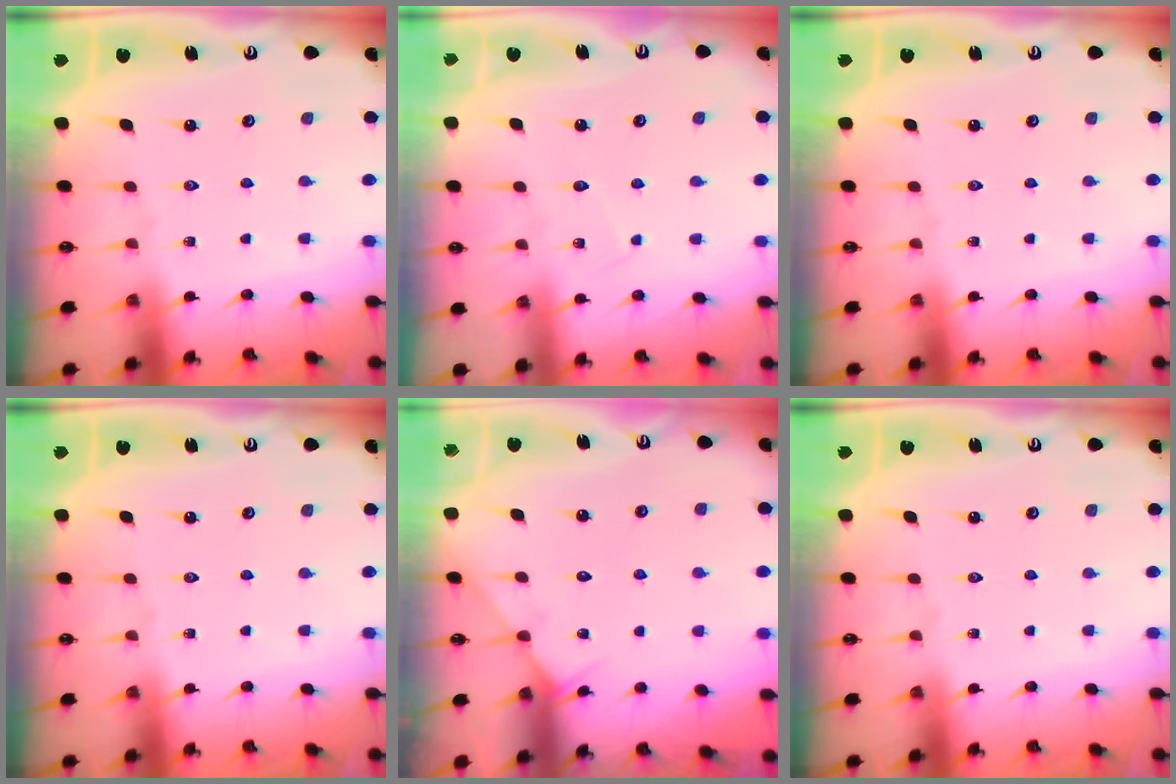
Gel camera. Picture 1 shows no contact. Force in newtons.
{"total": 4.6, "press": 4.5, "slide": 0.4}
{"total": 0.0}
{"total": 0.0}
{"total": 5.7, "press": 5.7, "slide": 0.5}
{"total": 0.0}